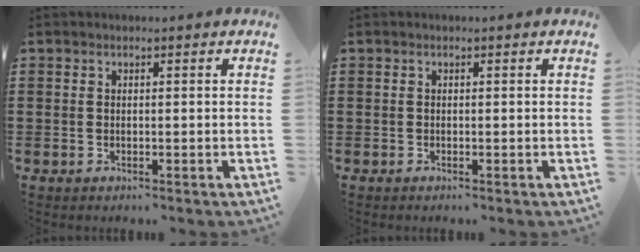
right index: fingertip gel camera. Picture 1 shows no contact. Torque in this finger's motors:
{"motor_torque": [-0.10, 0.17, 0.03, -0.01]}